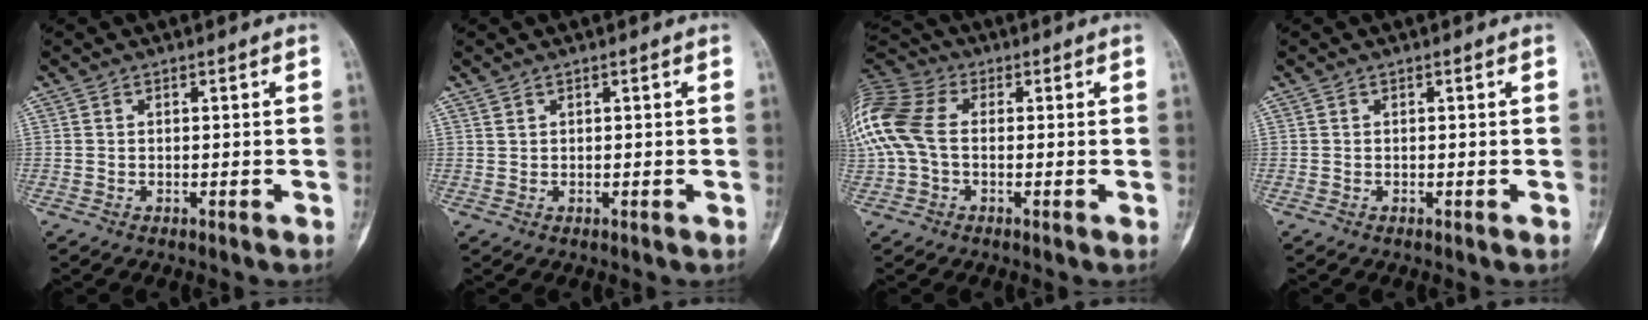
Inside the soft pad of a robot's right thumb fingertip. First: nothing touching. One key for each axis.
{"total": 0.7, "fx": 0.7, "fy": 0.2, "fz": 0.2, "tx": -0.002, "ty": -0.002, "tz": 0.016}
{"total": 16.8, "fx": 1.2, "fy": 11.6, "fz": 12.2, "tx": -0.307, "ty": 0.030, "tz": 0.018}
{"total": 0.0}